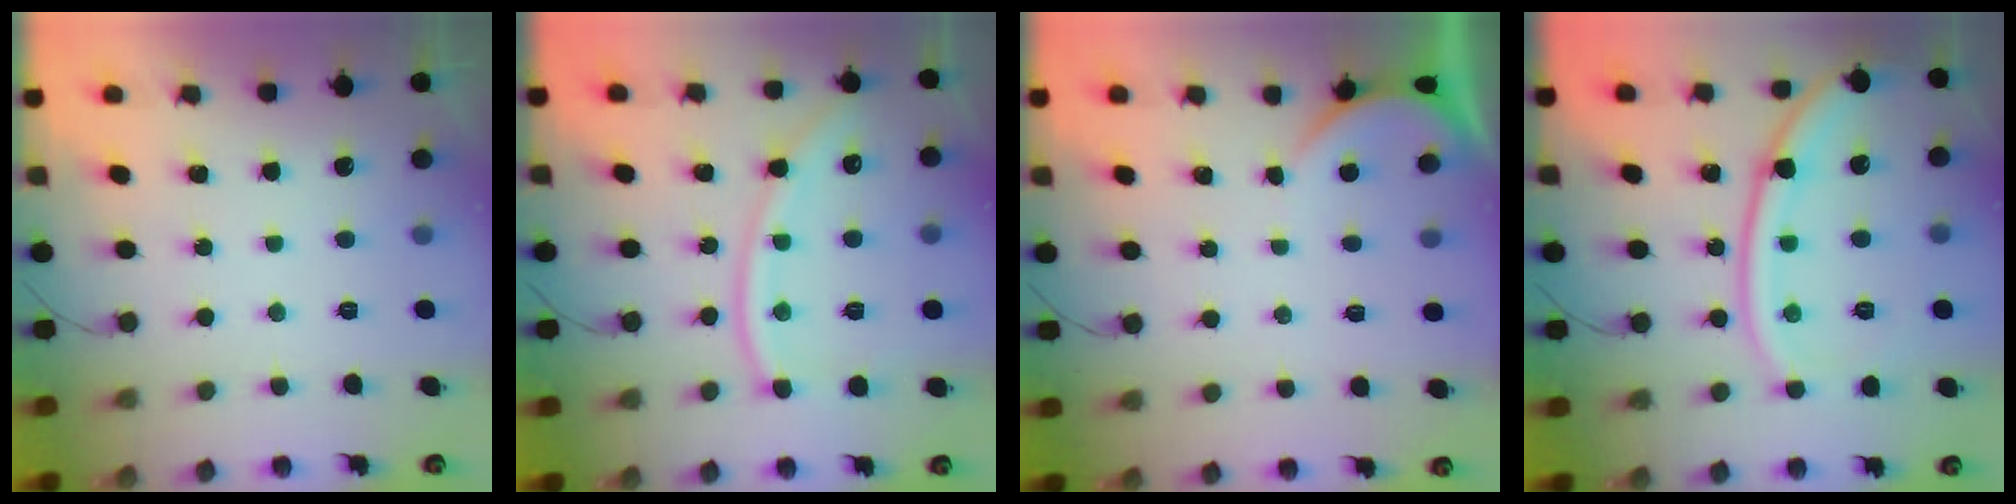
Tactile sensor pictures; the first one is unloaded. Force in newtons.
{"total": 11.8, "press": 11.8, "slide": 1.3}
{"total": 1.6, "press": 1.6, "slide": 0.2}
{"total": 16.4, "press": 16.3, "slide": 1.5}